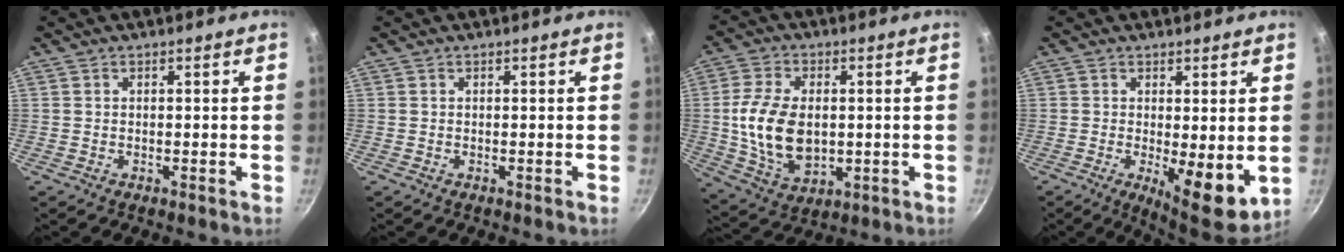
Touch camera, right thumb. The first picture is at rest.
{"total": 0.0}
{"total": 14.1, "force": [0.0, 9.1, 10.7], "torque": [-0.190, -0.007, 0.010]}
{"total": 9.1, "force": [-0.7, 3.1, 8.6], "torque": [-0.103, -0.016, 0.001]}